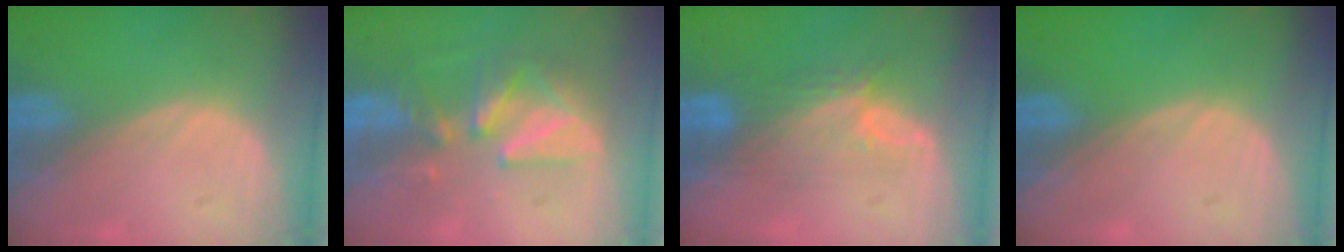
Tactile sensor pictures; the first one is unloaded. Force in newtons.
{"total": 7.6, "press": 7.3, "slide": 1.8}
{"total": 5.4, "press": 5.3, "slide": 1.5}
{"total": 0.0}